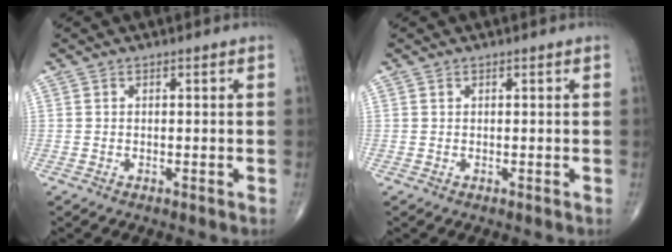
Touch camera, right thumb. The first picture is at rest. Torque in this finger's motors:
{"motor_torque": [-0.24, 0.08, 0.14, 0.01, -0.02]}